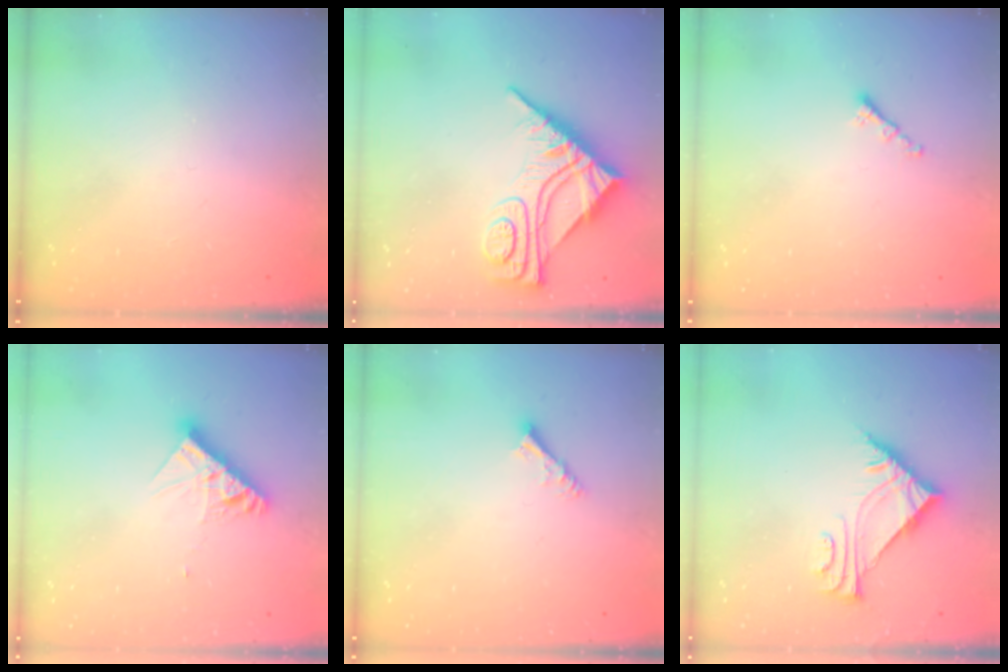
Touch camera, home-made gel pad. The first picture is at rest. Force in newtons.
{"total": 12.1, "press": 12.0, "slide": 1.4}
{"total": 1.3, "press": 1.2, "slide": 0.5}
{"total": 10.2, "press": 10.2, "slide": 0.7}
{"total": 4.4, "press": 4.4, "slide": 0.1}
{"total": 7.1, "press": 7.1, "slide": 0.4}